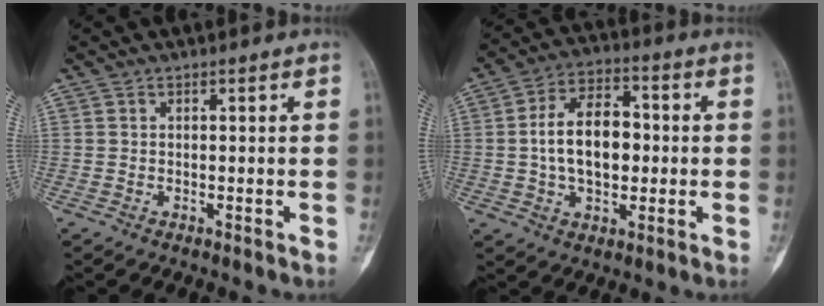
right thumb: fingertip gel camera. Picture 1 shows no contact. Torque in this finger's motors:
{"motor_torque": [1.72, 1.68, 0.68, -0.50, 0.39]}